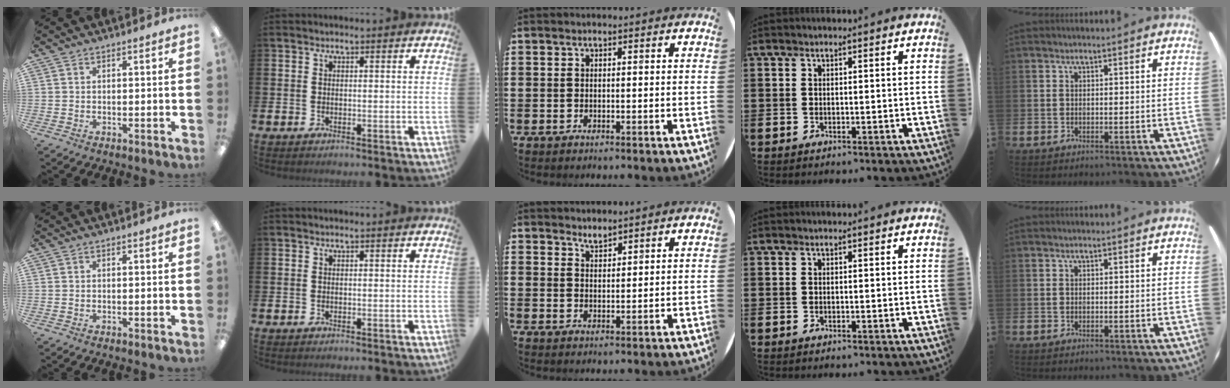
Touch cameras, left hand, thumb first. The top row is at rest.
{"middle": {"total": 2.2, "force": [2.1, 0.2, -0.2], "torque": [0.001, -0.004, 0.041]}}